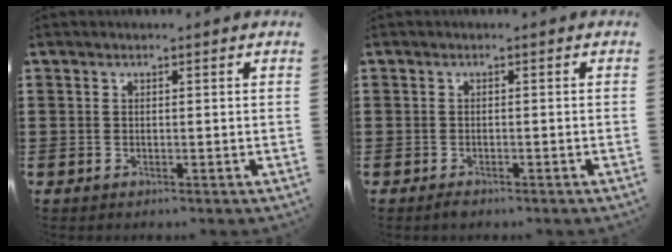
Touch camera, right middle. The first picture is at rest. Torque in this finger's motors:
{"motor_torque": [1.14, 0.37, -0.02, 0.00]}